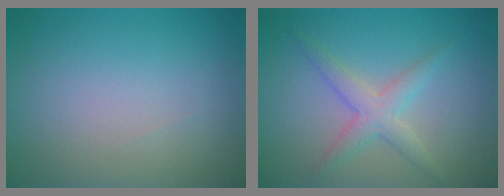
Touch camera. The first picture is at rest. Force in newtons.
{"total": 2.7, "press": 2.7, "slide": 0.1}